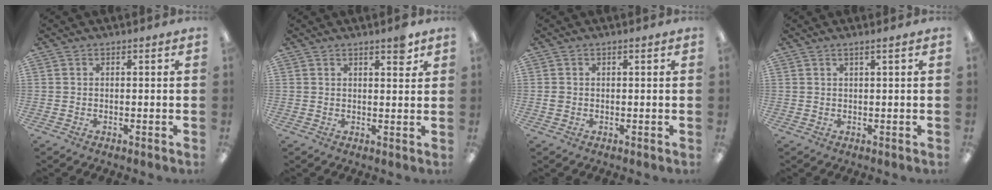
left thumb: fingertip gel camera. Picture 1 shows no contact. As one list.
[{"total": 4.2, "force": [2.9, 1.2, 2.8], "torque": [-0.028, -0.017, 0.042]}, {"total": 0.9, "force": [-0.1, 0.8, 0.4], "torque": [-0.008, 0.004, -0.004]}, {"total": 1.2, "force": [0.6, 0.0, 1.0], "torque": [-0.019, -0.002, 0.011]}]